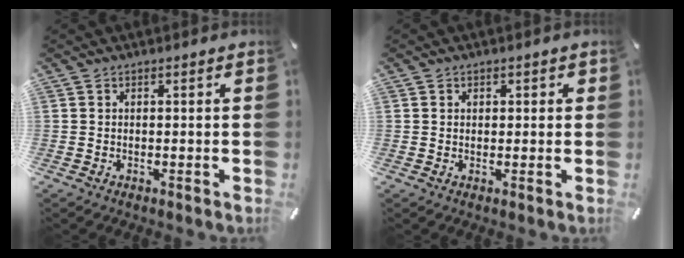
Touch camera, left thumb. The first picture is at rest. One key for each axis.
{"total": 1.3, "fx": 0.3, "fy": 1.2, "fz": 0.3, "tx": 0.002, "ty": 0.003, "tz": 0.000}